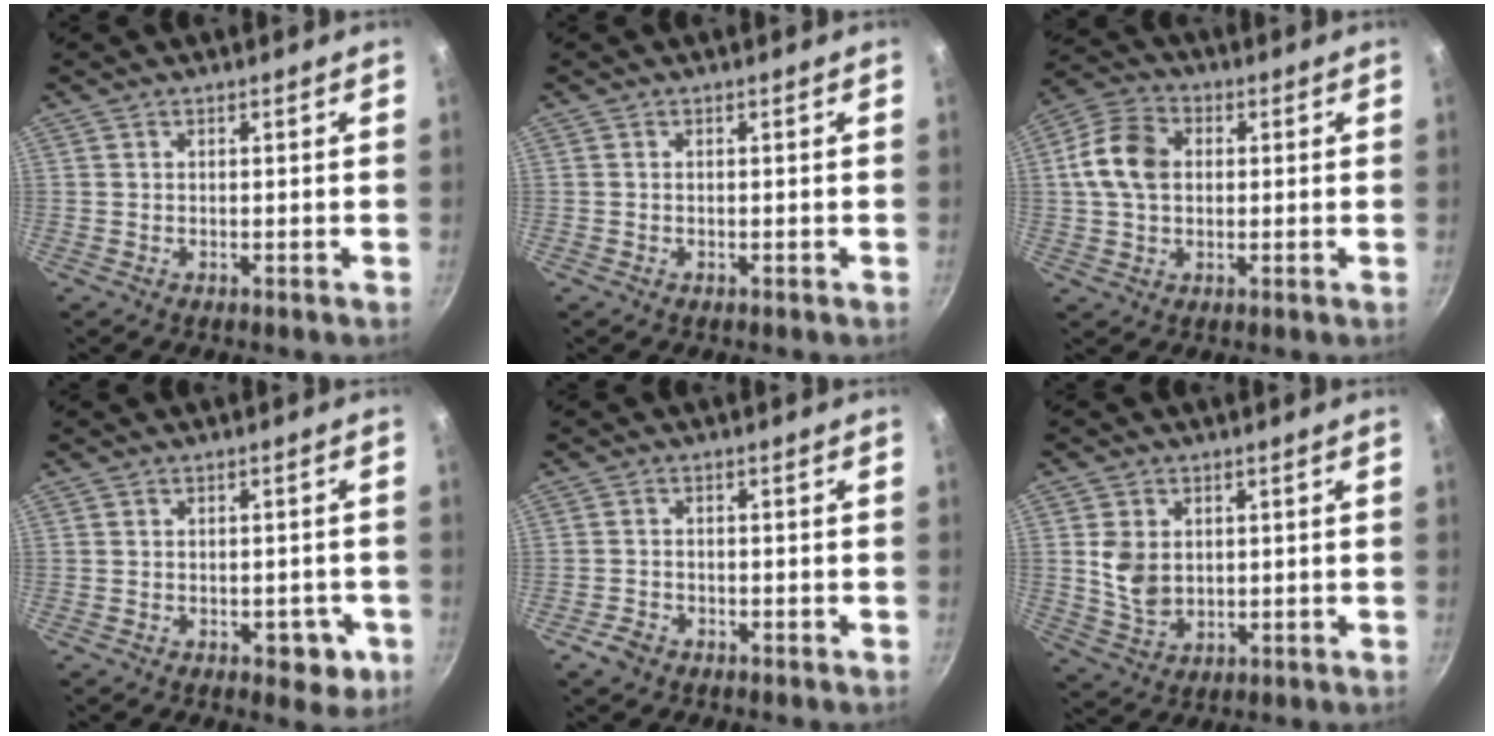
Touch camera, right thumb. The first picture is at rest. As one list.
[{"total": 0.0}, {"total": 10.2, "force": [1.1, 7.4, 7.0], "torque": [-0.119, 0.018, 0.008]}, {"total": 5.4, "force": [-2.0, 3.3, 3.7], "torque": [-0.015, 0.012, -0.017]}, {"total": 2.9, "force": [-1.9, 1.9, 1.1], "torque": [-0.022, 0.021, -0.033]}, {"total": 7.3, "force": [1.0, 5.5, 4.7], "torque": [-0.074, -0.014, 0.027]}]